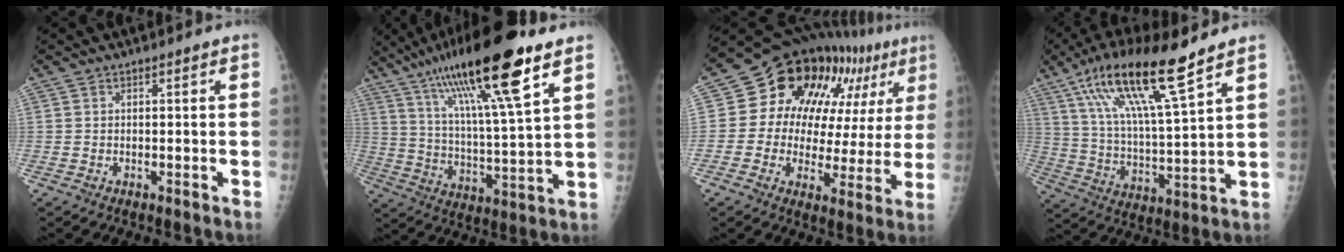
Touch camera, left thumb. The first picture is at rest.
{"total": 22.0, "force": [12.9, 2.8, 17.5], "torque": [-0.305, -0.036, 0.225]}
{"total": 22.4, "force": [8.9, 12.6, 16.2], "torque": [-0.177, 0.016, 0.126]}
{"total": 17.9, "force": [11.3, 2.1, 13.7], "torque": [-0.249, -0.041, 0.211]}